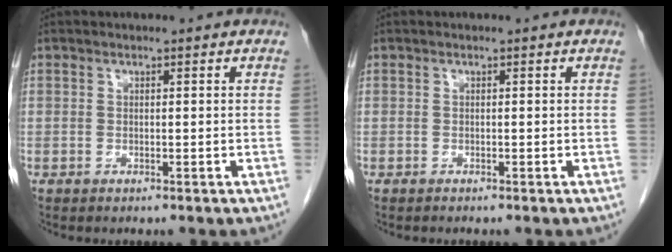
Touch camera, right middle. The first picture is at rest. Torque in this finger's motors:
{"motor_torque": [0.24, -0.06, 0.03, 0.01]}